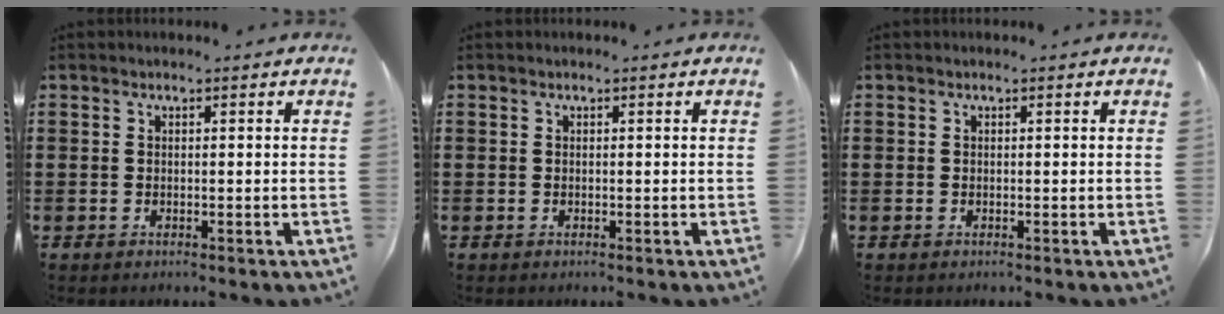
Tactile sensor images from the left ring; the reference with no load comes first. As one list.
[{"total": 0.0}, {"total": 0.0}]